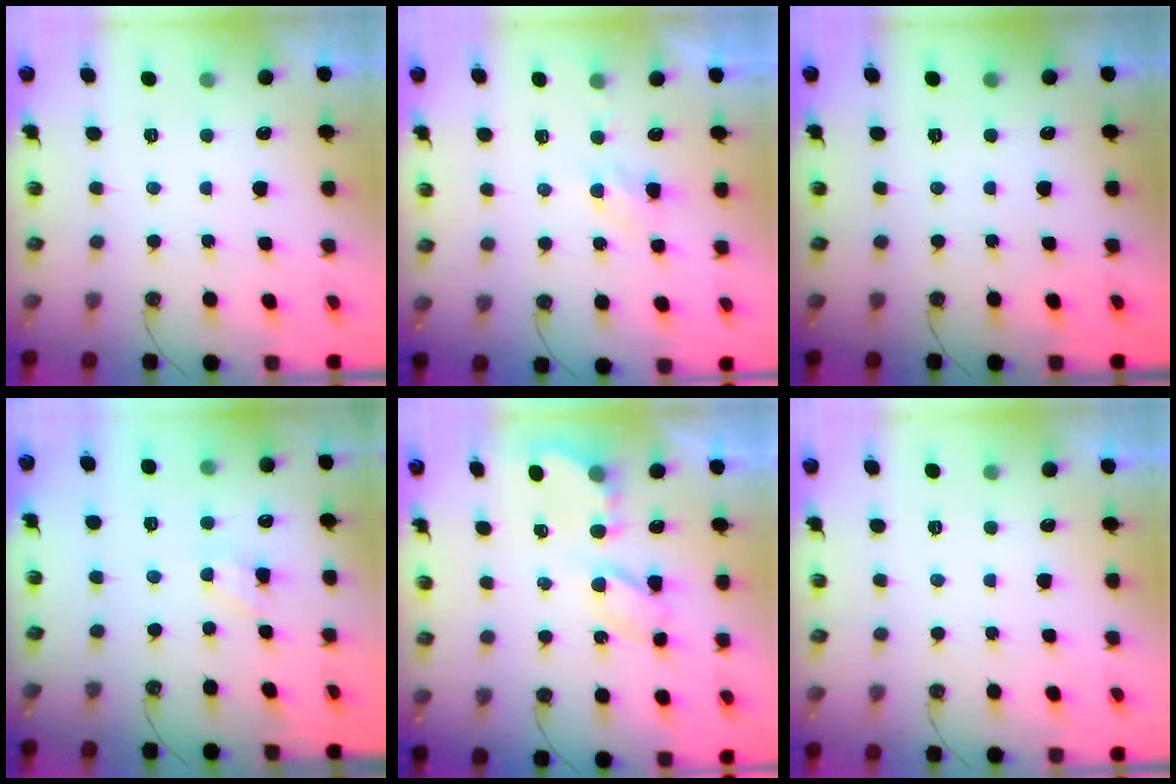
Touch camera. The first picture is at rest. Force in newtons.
{"total": 3.8, "press": 3.7, "slide": 0.6}
{"total": 0.0}
{"total": 3.3, "press": 3.2, "slide": 0.4}
{"total": 6.0, "press": 6.0, "slide": 0.4}
{"total": 0.0}